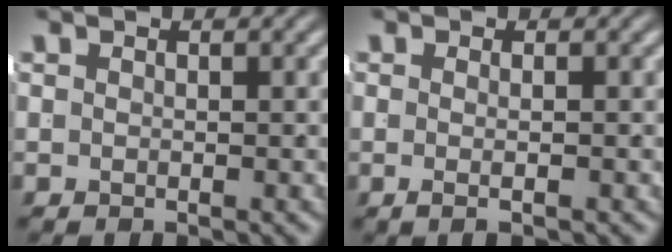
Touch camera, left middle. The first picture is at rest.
{"total": 1.4, "force": [-0.7, -0.6, 1.1], "torque": [-0.019, -0.004, -0.009]}